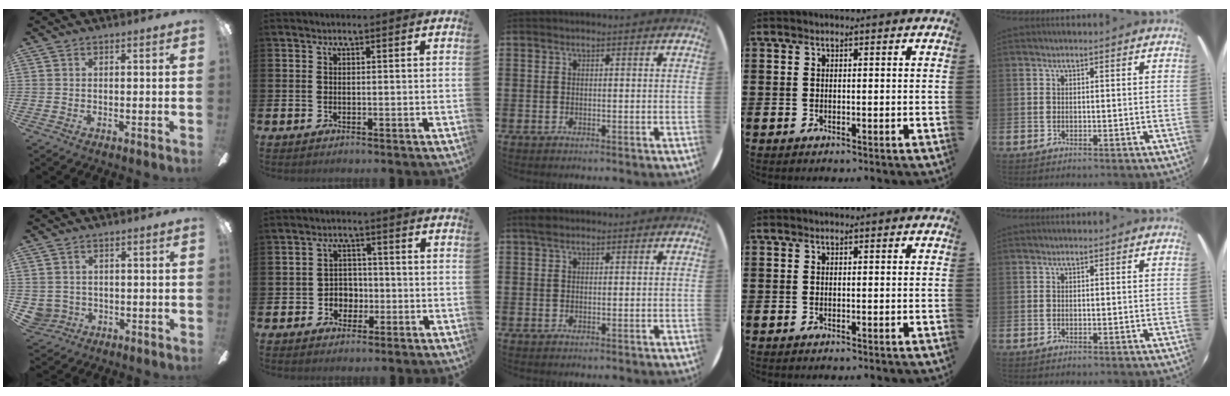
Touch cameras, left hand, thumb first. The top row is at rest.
{"thumb": {"total": 3.3, "force": [0.1, 3.3, 0.5], "torque": [-0.024, 0.003, 0.001]}, "index": {"total": 3.1, "force": [-1.1, 2.8, 0.9], "torque": [-0.027, 0.005, -0.027]}, "middle": {"total": 1.0, "force": [0.8, 0.5, 0.4], "torque": [-0.001, 0.002, 0.012]}}